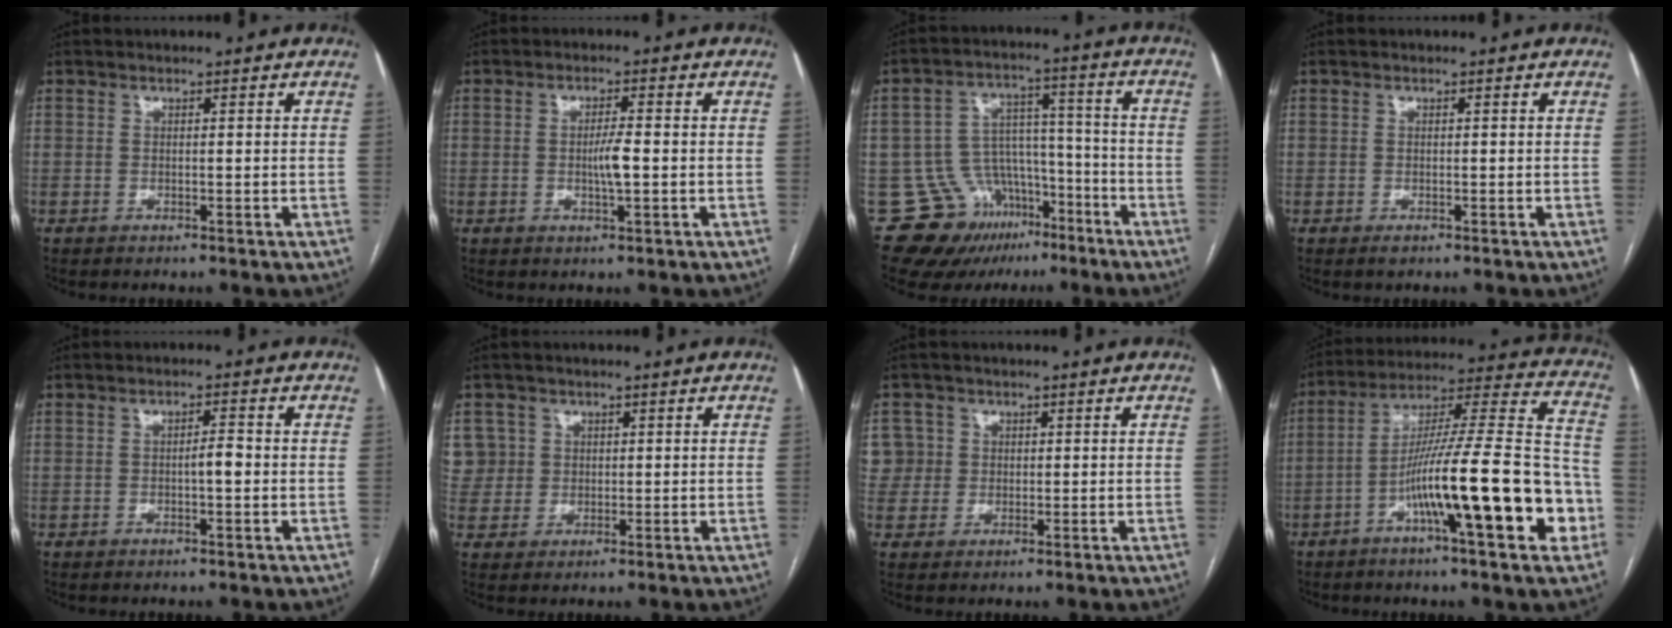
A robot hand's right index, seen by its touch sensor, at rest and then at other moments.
{"total": 3.4, "force": [-0.4, 0.4, 3.4], "torque": [-0.061, -0.002, -0.006]}
{"total": 12.8, "force": [-8.0, 9.7, 2.5], "torque": [-0.033, 0.081, -0.109]}
{"total": 0.9, "force": [-0.4, 0.7, 0.4], "torque": [-0.002, 0.002, -0.004]}
{"total": 2.3, "force": [-0.4, 0.4, 2.3], "torque": [-0.035, 0.004, -0.008]}
{"total": 5.8, "force": [2.0, 5.5, 0.0], "torque": [0.007, 0.017, 0.048]}
{"total": 5.0, "force": [1.2, 4.9, -0.1], "torque": [0.016, 0.018, 0.026]}
{"total": 22.3, "force": [-7.9, 2.0, 20.8], "torque": [-0.287, 0.012, -0.125]}